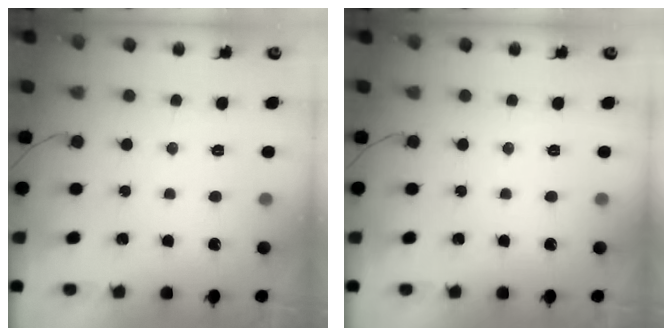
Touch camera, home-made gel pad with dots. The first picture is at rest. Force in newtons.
{"total": 0.0}